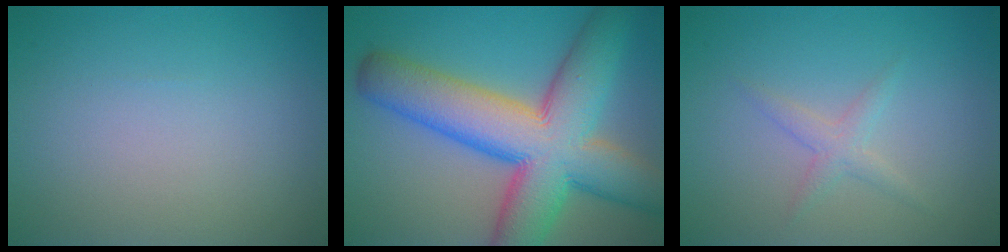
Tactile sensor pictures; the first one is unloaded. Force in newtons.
{"total": 13.2, "press": 13.2, "slide": 0.5}
{"total": 1.5, "press": 1.5, "slide": 0.1}